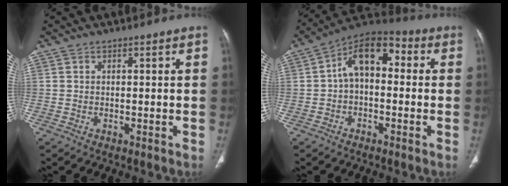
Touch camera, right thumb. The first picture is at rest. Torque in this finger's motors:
{"motor_torque": [1.11, 2.72, 1.32, -0.07, 0.09]}